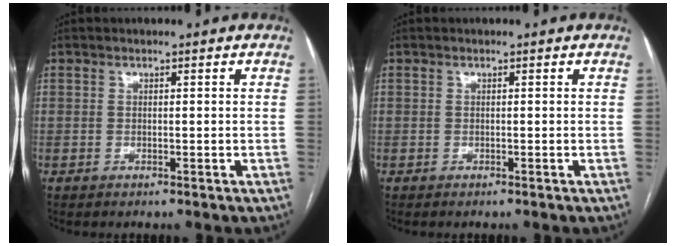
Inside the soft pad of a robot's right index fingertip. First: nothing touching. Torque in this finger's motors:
{"motor_torque": [0.20, 0.05, -0.01, 0.01]}